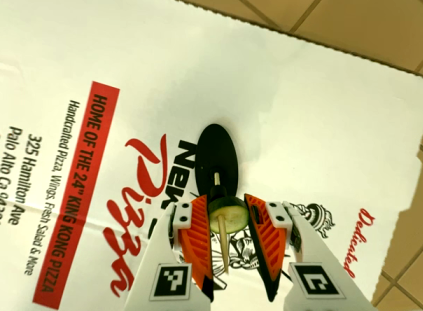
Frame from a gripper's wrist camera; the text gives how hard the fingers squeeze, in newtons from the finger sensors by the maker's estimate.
{"total": 10.5, "left": 10.6, "right": 10.3}